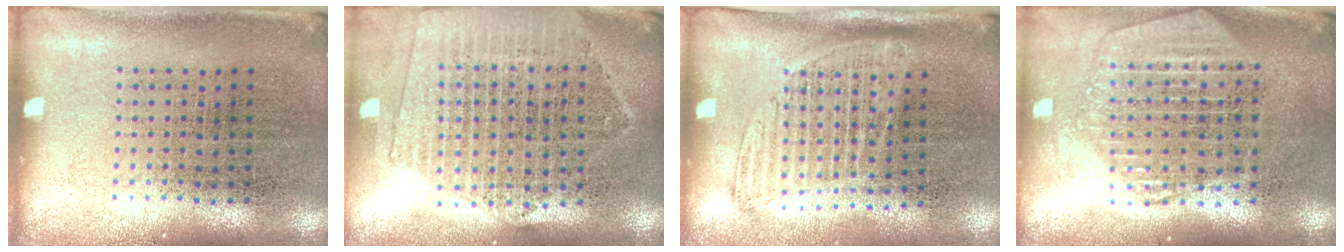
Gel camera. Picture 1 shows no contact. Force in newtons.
{"total": 2.1, "press": 1.9, "slide": 0.8}
{"total": 1.4, "press": 1.2, "slide": 0.7}
{"total": 2.2, "press": 1.9, "slide": 1.1}